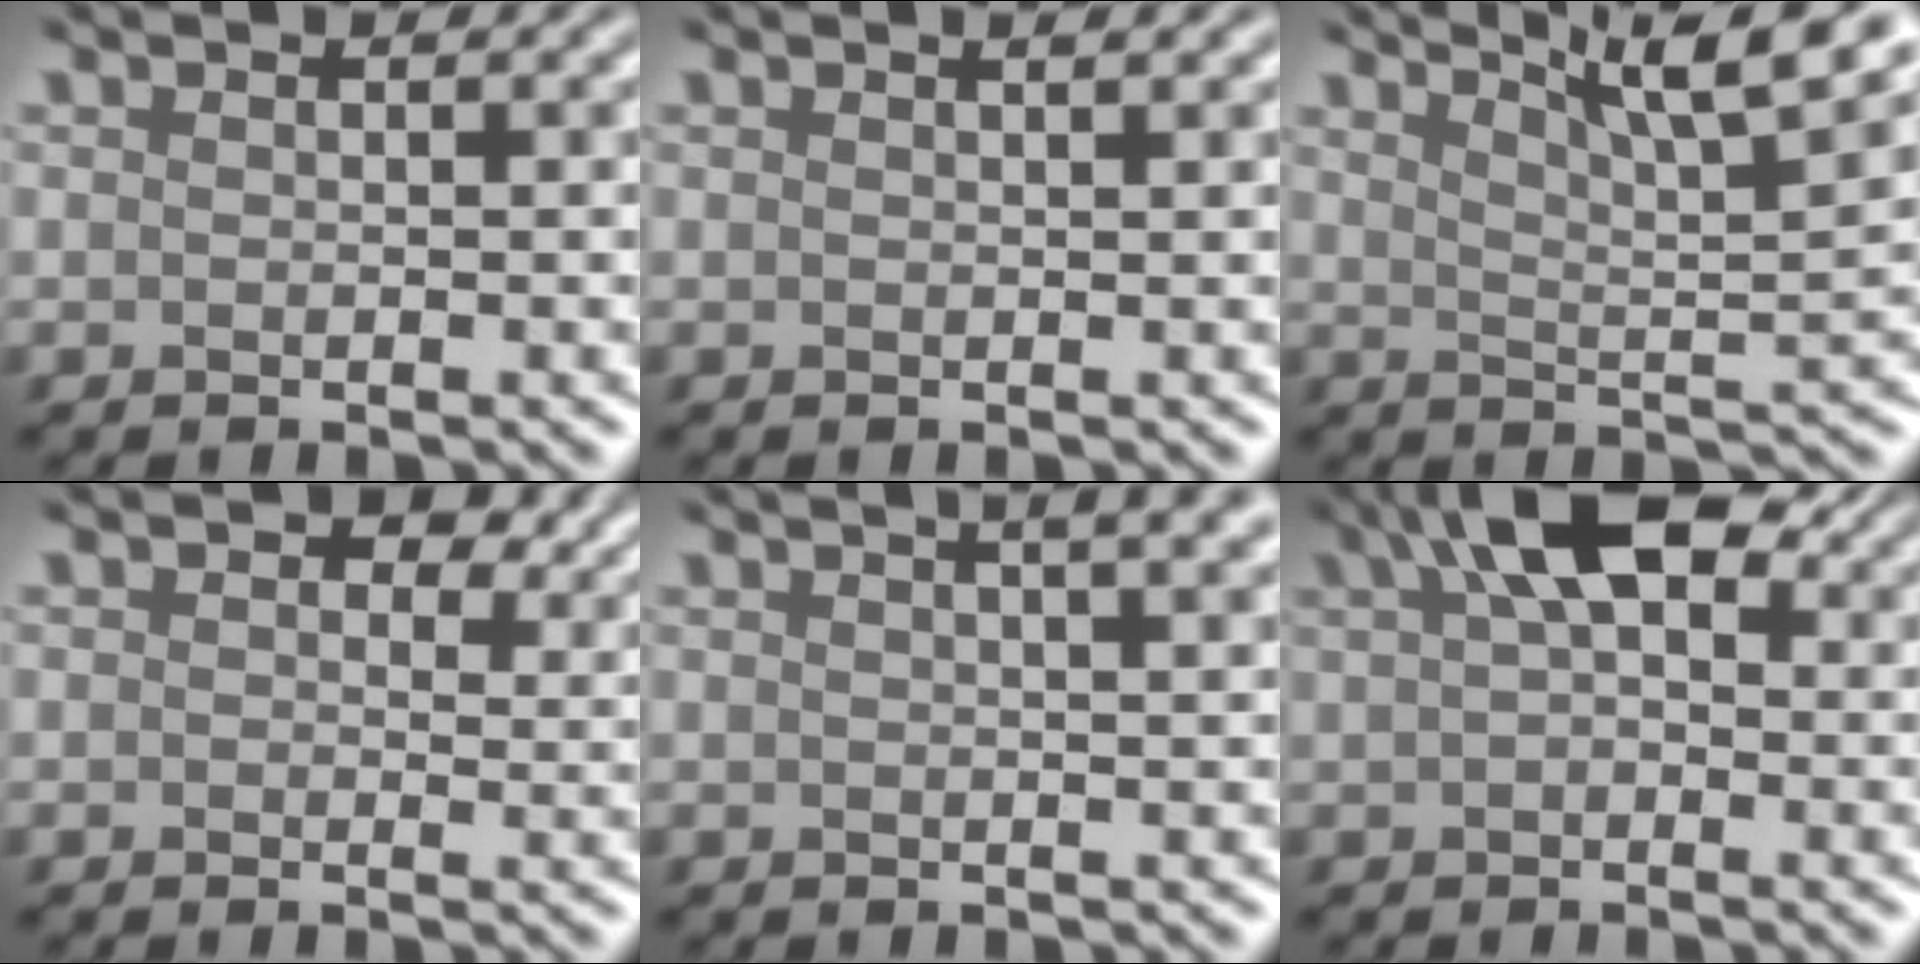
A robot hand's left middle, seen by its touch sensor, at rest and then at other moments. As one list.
[{"total": 1.3, "force": [0.9, 0.4, 0.8], "torque": [-0.007, 0.000, 0.003]}, {"total": 9.2, "force": [6.3, 2.0, 6.5], "torque": [-0.073, 0.022, 0.069]}, {"total": 4.7, "force": [2.1, 2.8, 3.1], "torque": [-0.037, -0.001, 0.024]}, {"total": 6.3, "force": [3.4, 2.8, 4.5], "torque": [-0.019, 0.043, 0.010]}, {"total": 7.1, "force": [2.9, 3.4, 5.4], "torque": [-0.078, 0.023, 0.032]}]